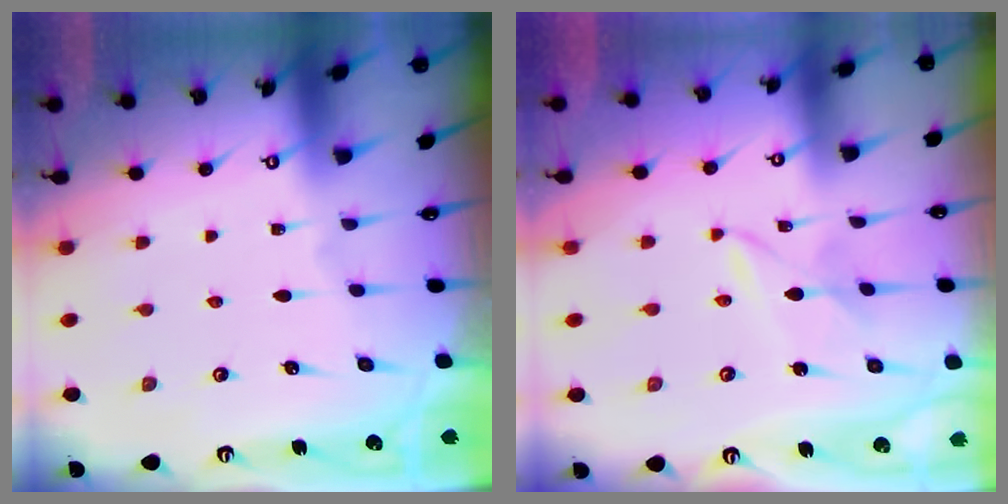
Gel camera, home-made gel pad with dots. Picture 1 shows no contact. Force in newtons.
{"total": 2.6, "press": 2.6, "slide": 0.2}